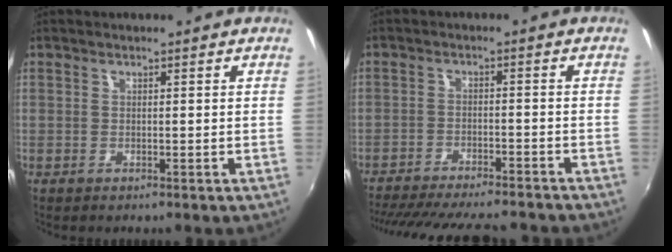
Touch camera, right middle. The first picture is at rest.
{"total": 19.9, "force": [-17.4, 3.9, 8.8], "torque": [-0.173, -0.024, -0.250]}